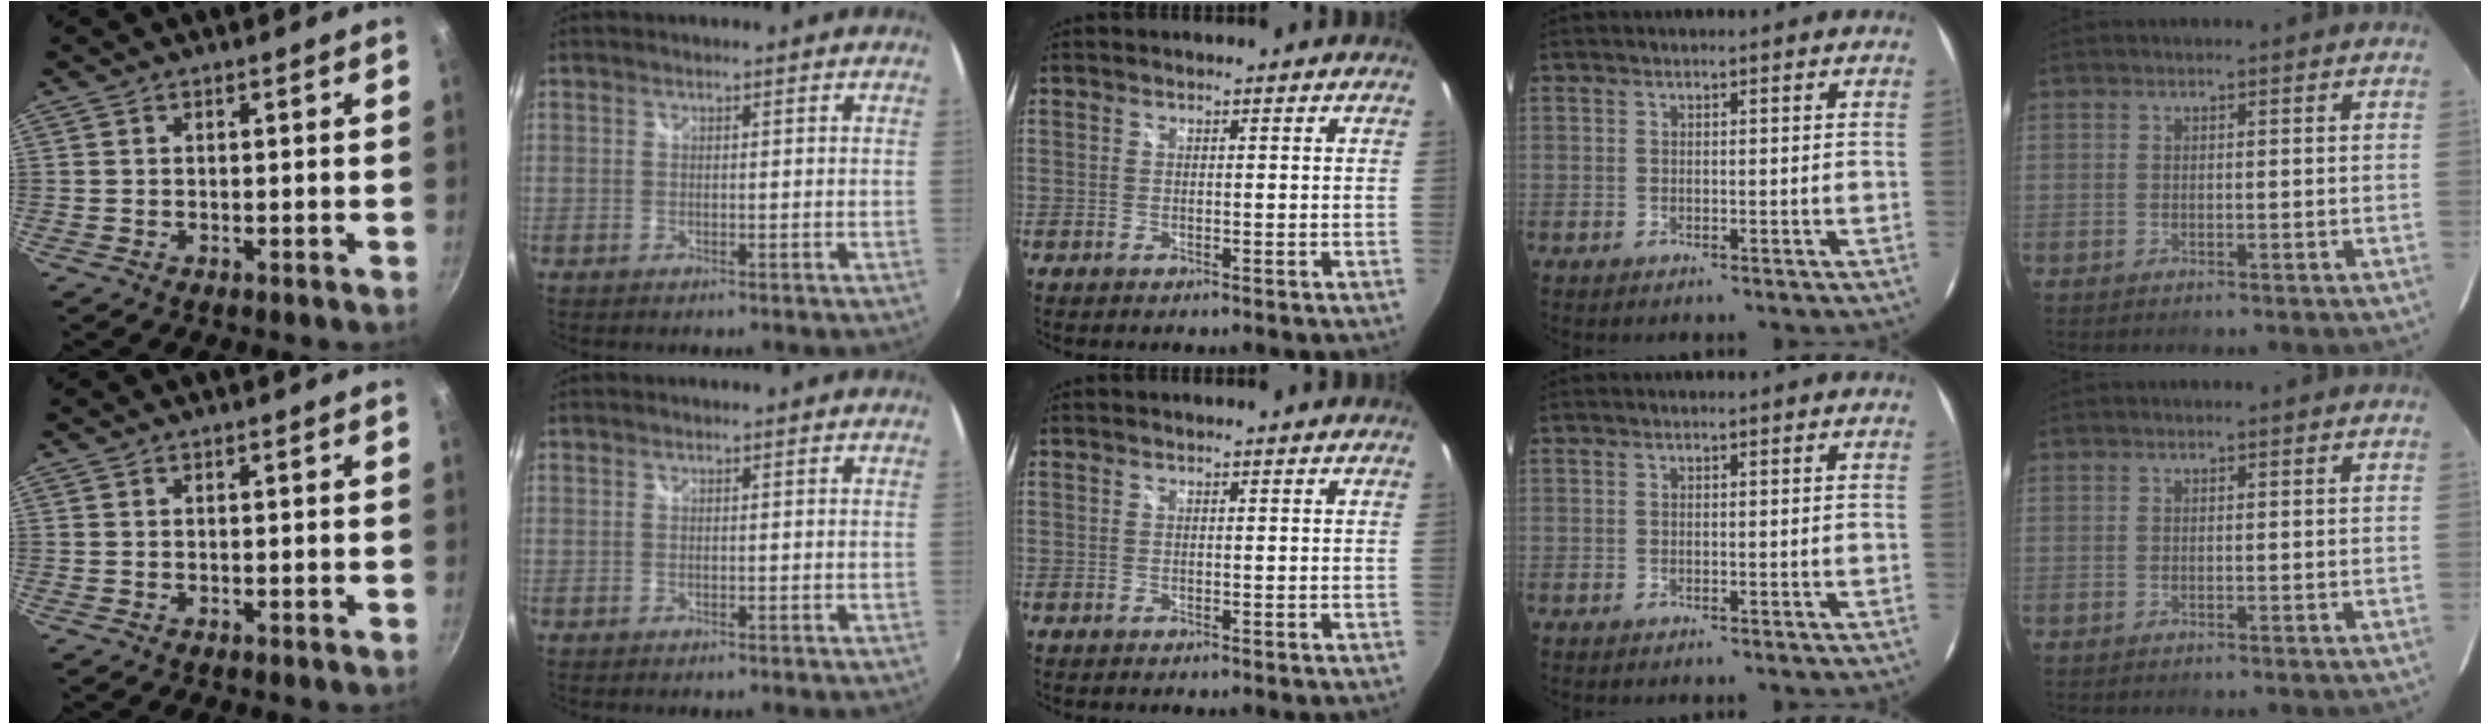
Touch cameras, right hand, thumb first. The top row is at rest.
{}